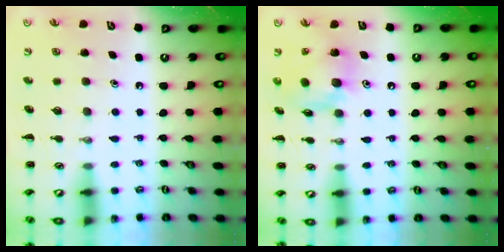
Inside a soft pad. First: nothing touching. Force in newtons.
{"total": 11.7, "press": 11.2, "slide": 3.3}